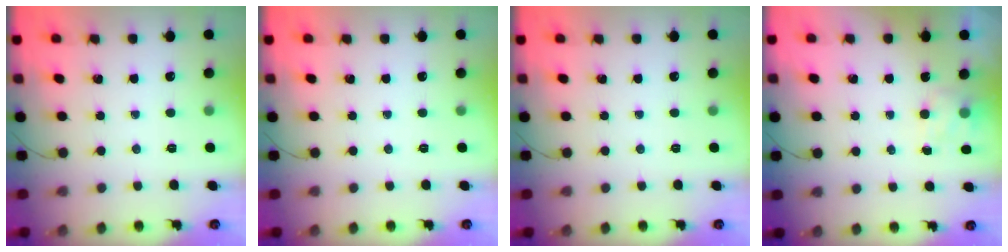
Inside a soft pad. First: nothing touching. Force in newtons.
{"total": 0.0}
{"total": 0.0}
{"total": 3.7, "press": 3.5, "slide": 1.2}